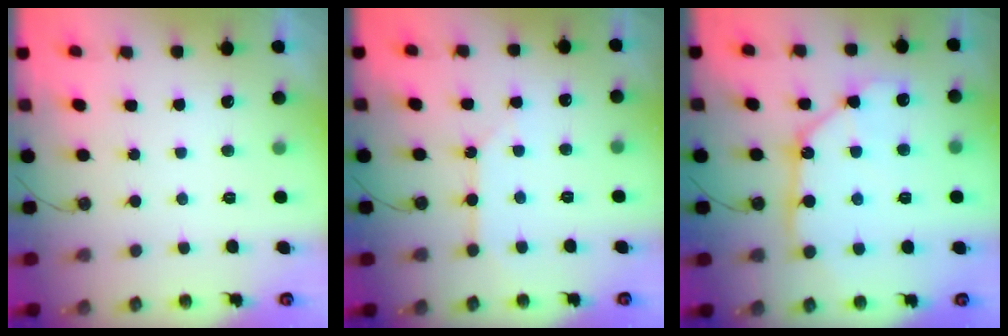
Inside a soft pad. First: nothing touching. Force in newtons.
{"total": 3.1, "press": 3.1, "slide": 0.3}
{"total": 11.7, "press": 11.6, "slide": 1.5}